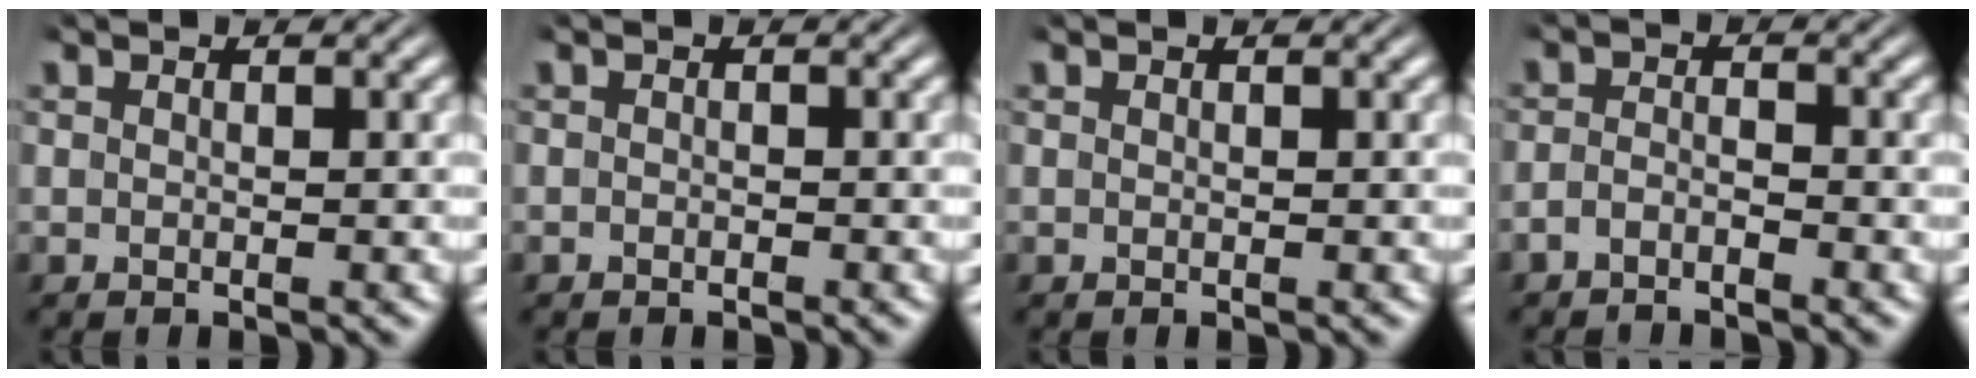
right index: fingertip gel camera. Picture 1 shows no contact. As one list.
[{"total": 0.5, "force": [-0.5, -0.1, 0.0], "torque": [-0.004, -0.008, -0.006]}, {"total": 0.0}, {"total": 2.0, "force": [-1.9, 0.4, 0.5], "torque": [-0.011, -0.008, -0.032]}]